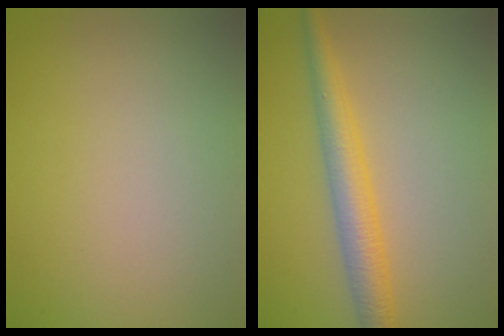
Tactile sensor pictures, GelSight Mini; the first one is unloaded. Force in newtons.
{"total": 4.0, "press": 4.0, "slide": 0.2}